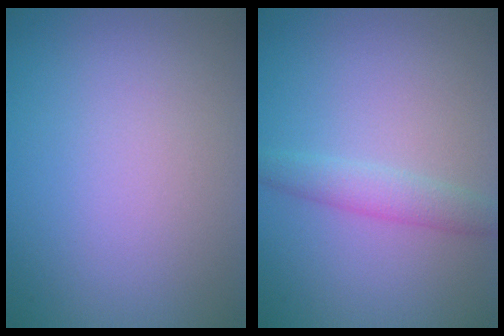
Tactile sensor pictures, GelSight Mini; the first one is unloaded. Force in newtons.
{"total": 2.2, "press": 2.2, "slide": 0.1}